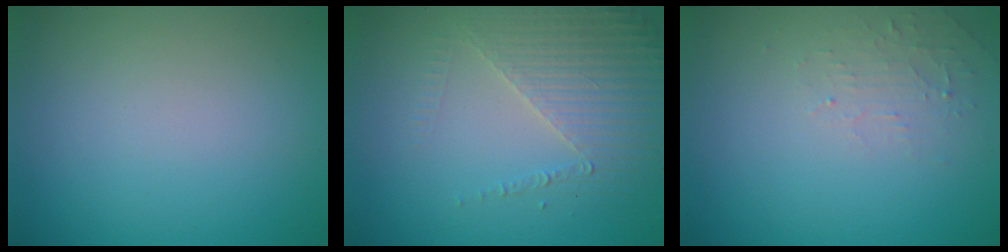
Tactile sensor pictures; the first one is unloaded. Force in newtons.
{"total": 4.5, "press": 3.2, "slide": 3.1}
{"total": 1.6, "press": 1.5, "slide": 0.3}